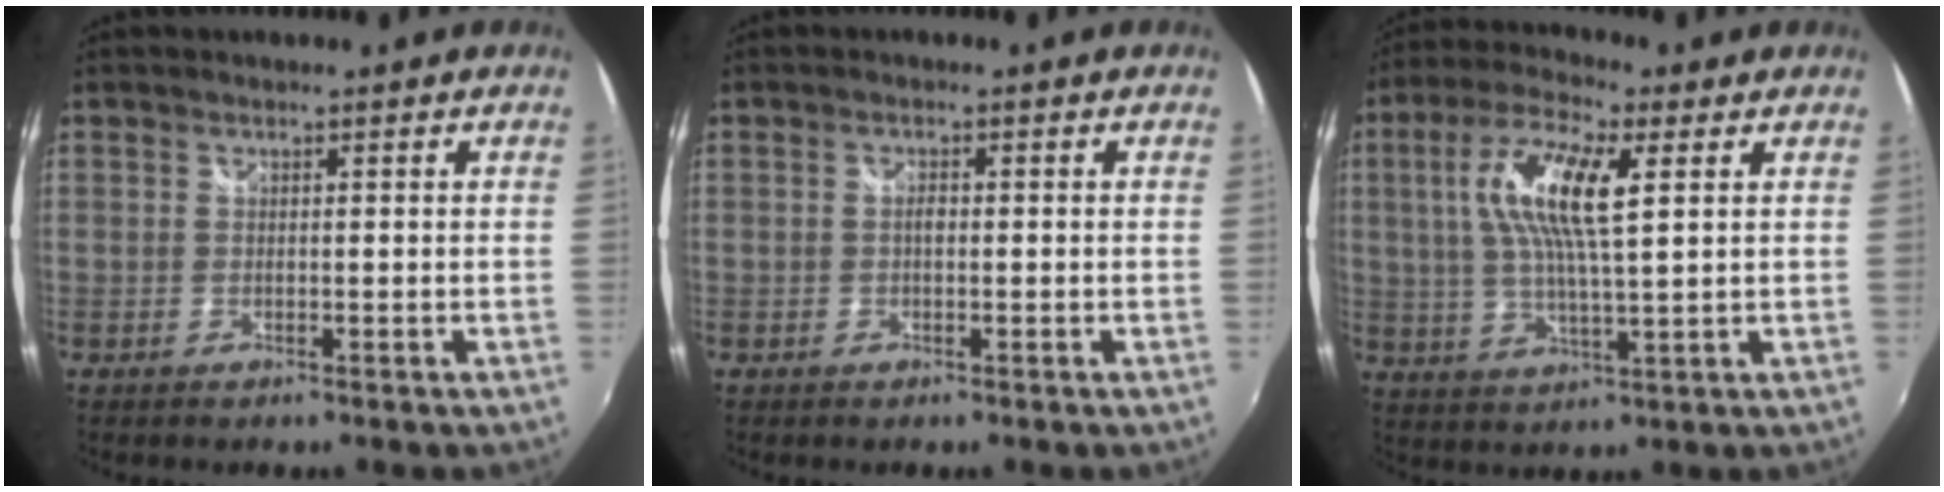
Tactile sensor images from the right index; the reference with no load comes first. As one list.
[{"total": 1.0, "force": [-0.1, 0.5, 0.9], "torque": [-0.017, 0.003, -0.004]}, {"total": 12.5, "force": [3.3, 3.0, 11.7], "torque": [-0.223, 0.010, 0.059]}]